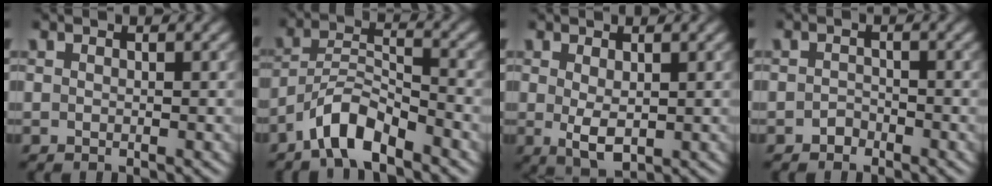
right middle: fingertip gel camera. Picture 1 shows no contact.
{"total": 4.6, "force": [-3.6, 1.2, 2.7], "torque": [-0.047, 0.008, -0.075]}
{"total": 2.7, "force": [0.1, 1.4, 2.3], "torque": [-0.046, -0.004, 0.007]}
{"total": 1.0, "force": [-0.8, 0.6, 0.2], "torque": [-0.002, 0.004, -0.014]}